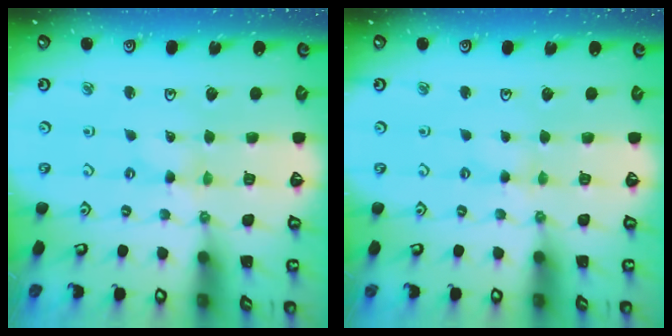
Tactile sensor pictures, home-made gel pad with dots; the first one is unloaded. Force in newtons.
{"total": 2.2, "press": 2.2, "slide": 0.3}